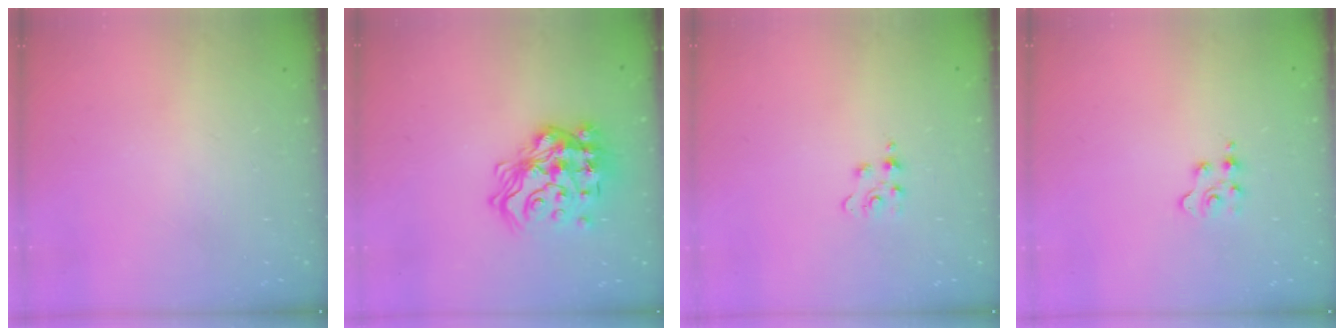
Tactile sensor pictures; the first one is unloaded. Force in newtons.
{"total": 19.3, "press": 19.2, "slide": 1.5}
{"total": 2.8, "press": 2.8, "slide": 0.4}
{"total": 2.6, "press": 2.5, "slide": 0.4}